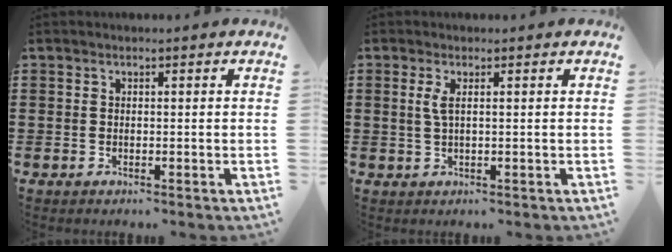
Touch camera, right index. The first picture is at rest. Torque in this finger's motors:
{"motor_torque": [0.25, -0.18, 0.19, 0.05]}